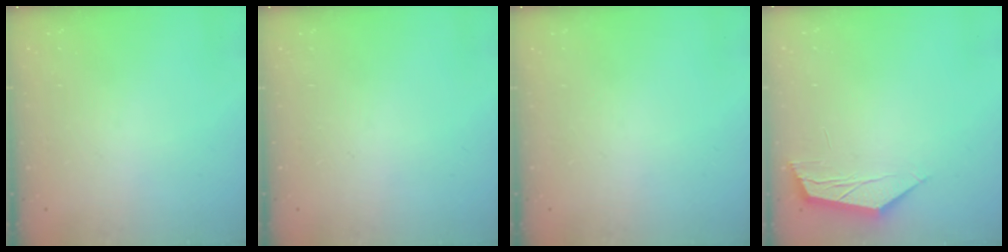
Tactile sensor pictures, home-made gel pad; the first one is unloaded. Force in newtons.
{"total": 0.0}
{"total": 0.0}
{"total": 4.5, "press": 4.5, "slide": 0.0}